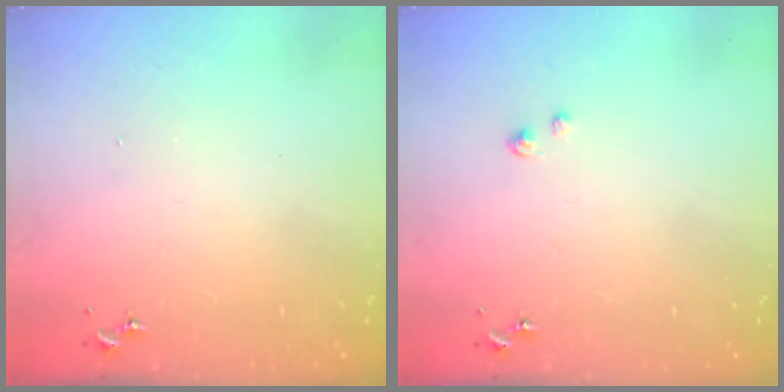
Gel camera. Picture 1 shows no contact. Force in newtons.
{"total": 2.3, "press": 2.3, "slide": 0.3}